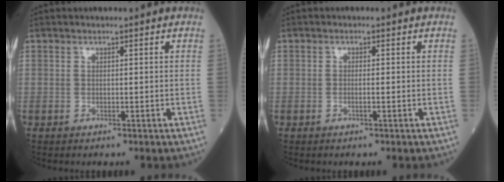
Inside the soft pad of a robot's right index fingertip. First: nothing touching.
{"total": 1.0, "force": [-0.2, 0.1, 0.9], "torque": [-0.022, -0.001, -0.002]}